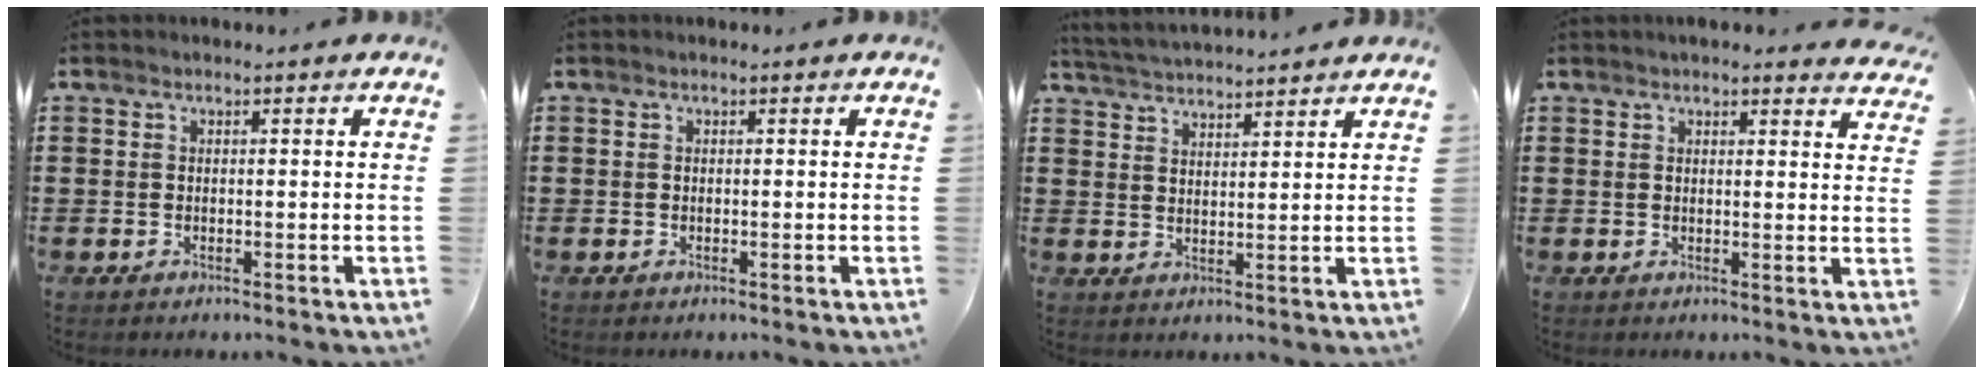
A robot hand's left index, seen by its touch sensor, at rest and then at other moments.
{"total": 0.0}
{"total": 3.3, "force": [3.3, -0.4, 0.0], "torque": [-0.013, -0.013, 0.058]}
{"total": 2.5, "force": [2.4, 0.1, 0.4], "torque": [-0.008, -0.008, 0.044]}